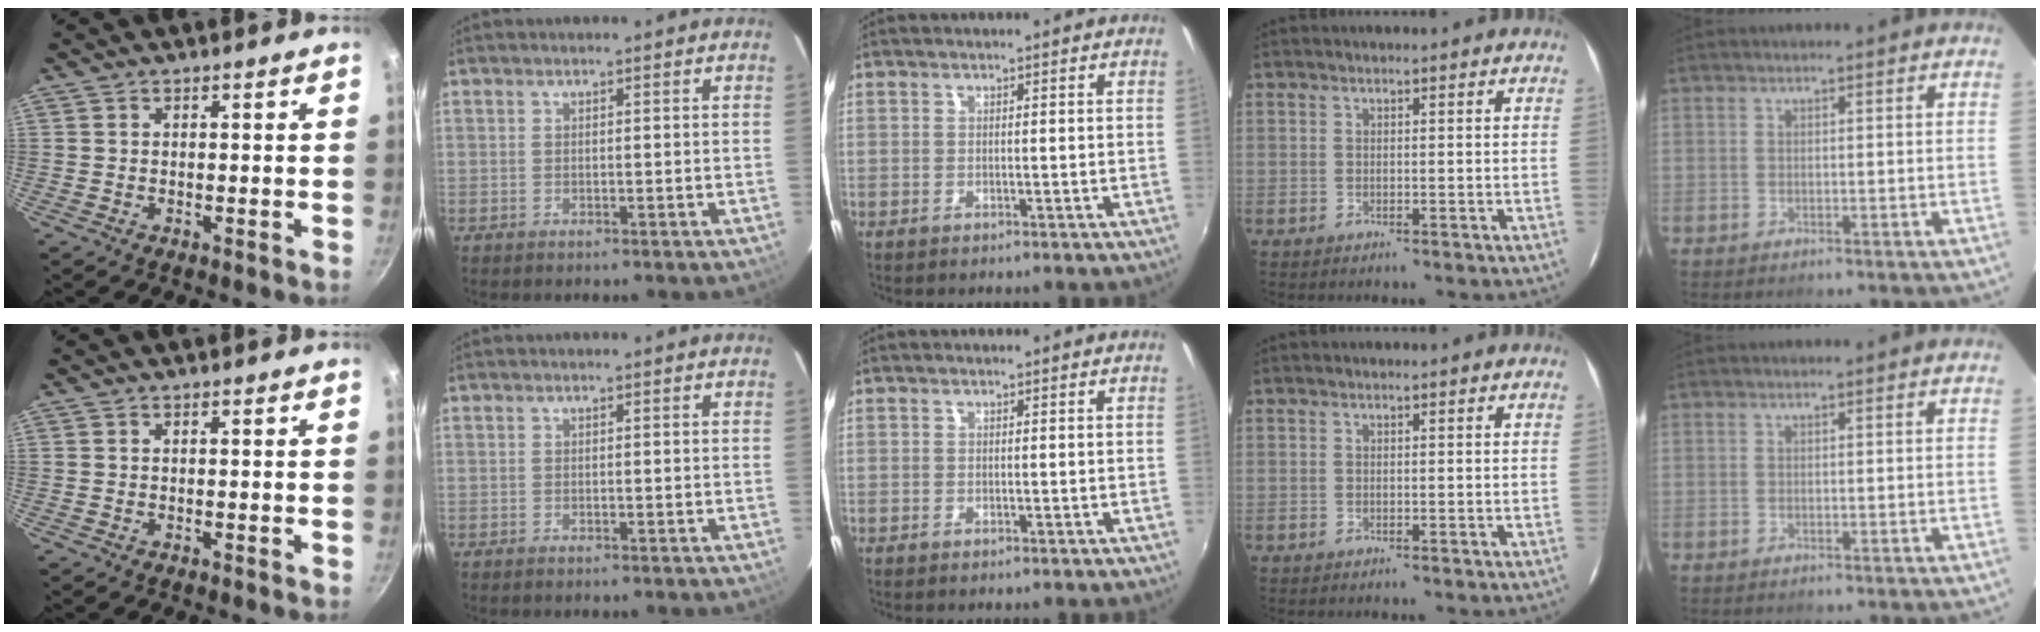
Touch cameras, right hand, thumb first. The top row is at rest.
{}